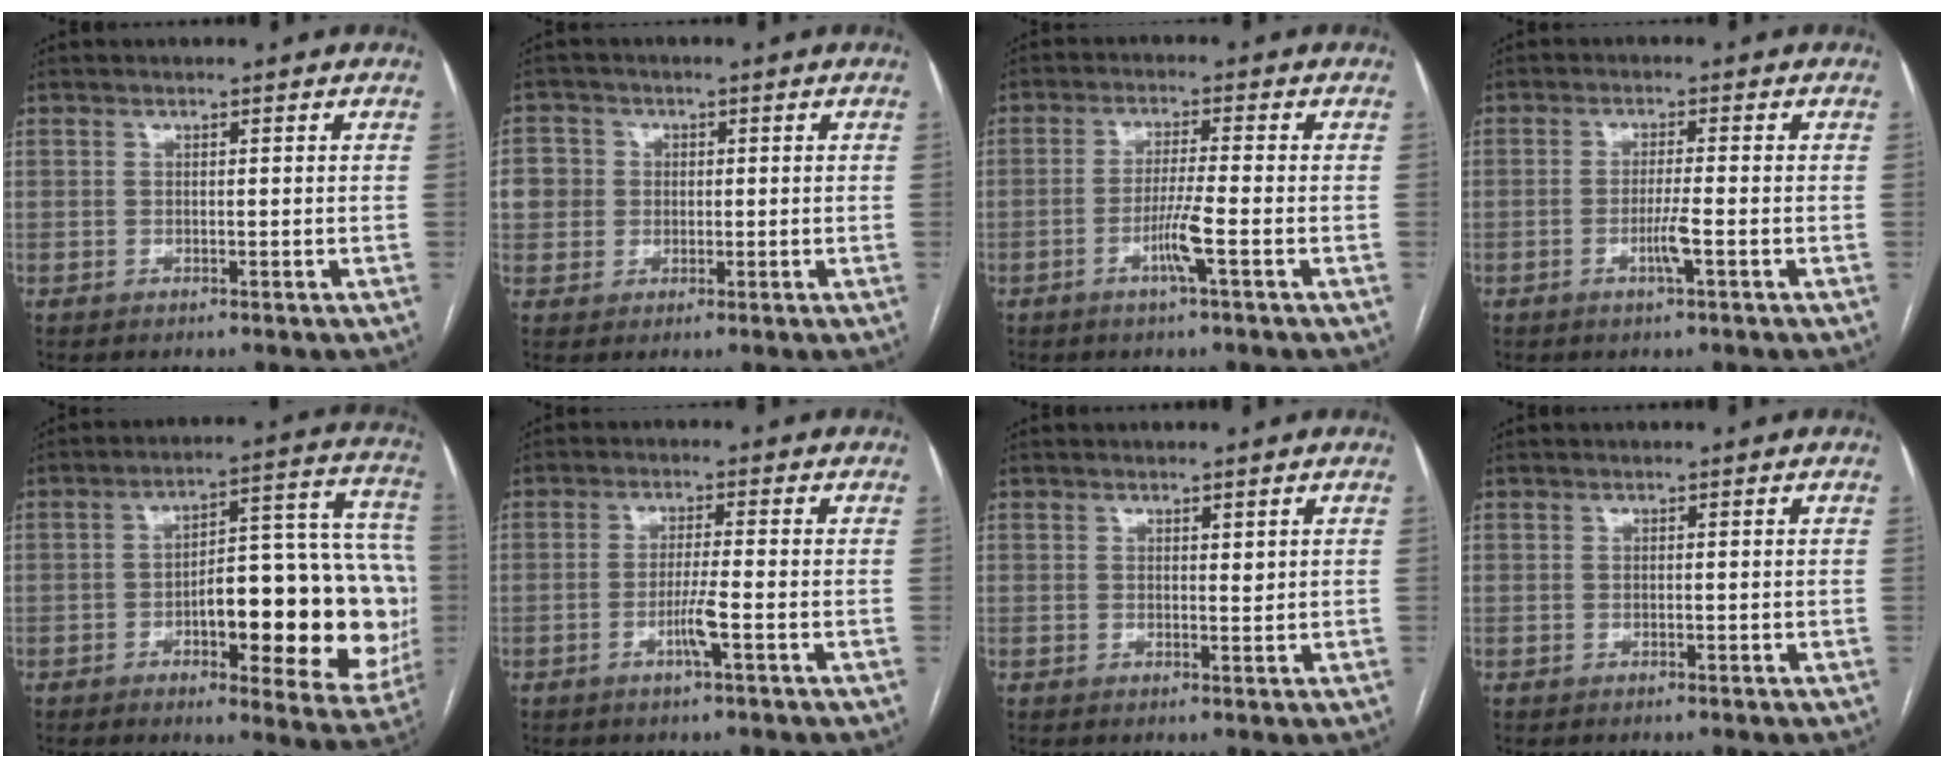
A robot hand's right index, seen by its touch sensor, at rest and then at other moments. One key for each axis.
{"total": 5.4, "fx": 0.5, "fy": 5.3, "fz": 1.1, "tx": -0.023, "ty": 0.016, "tz": 0.012}
{"total": 4.8, "fx": -2.0, "fy": -0.6, "fz": 4.4, "tx": -0.084, "ty": -0.008, "tz": -0.039}
{"total": 3.2, "fx": -1.2, "fy": -0.3, "fz": 3.0, "tx": -0.057, "ty": -0.005, "tz": -0.025}
{"total": 23.4, "fx": -4.4, "fy": 6.9, "fz": 21.9, "tx": -0.209, "ty": 0.039, "tz": -0.041}
{"total": 3.8, "fx": -1.5, "fy": -0.4, "fz": 3.5, "tx": -0.066, "ty": -0.006, "tz": -0.031}
{"total": 1.0, "fx": 0.6, "fy": 0.3, "fz": 0.7, "tx": -0.010, "ty": -0.004, "tz": 0.009}
{"total": 0.0}